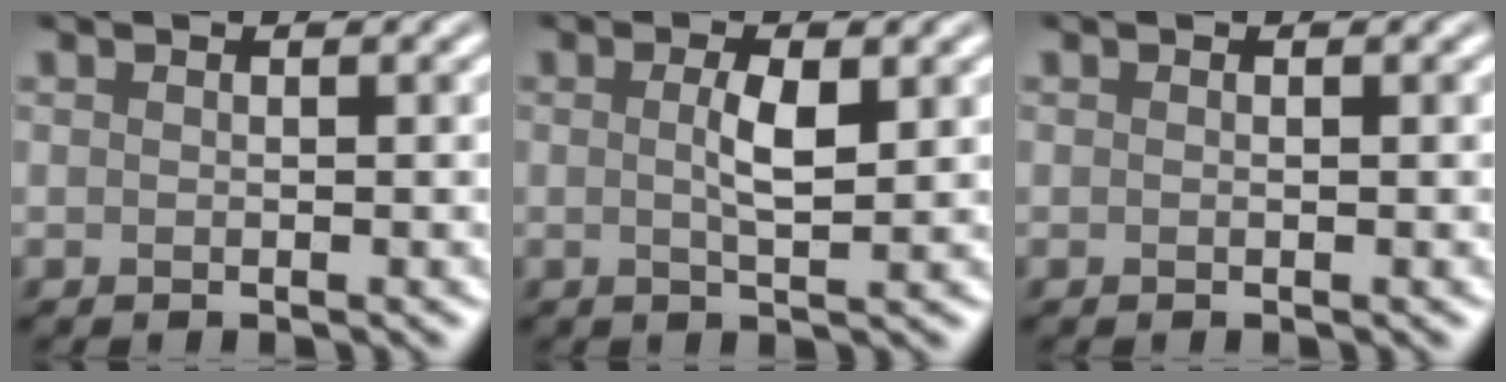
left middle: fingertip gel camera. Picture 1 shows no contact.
{"total": 2.6, "force": [0.5, 0.6, 2.5], "torque": [-0.047, 0.002, 0.007]}
{"total": 0.0}